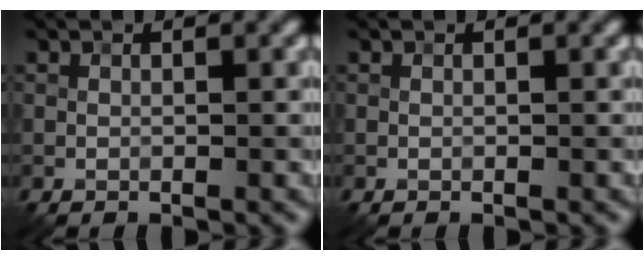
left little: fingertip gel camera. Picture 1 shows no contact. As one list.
[{"total": 0.0}]